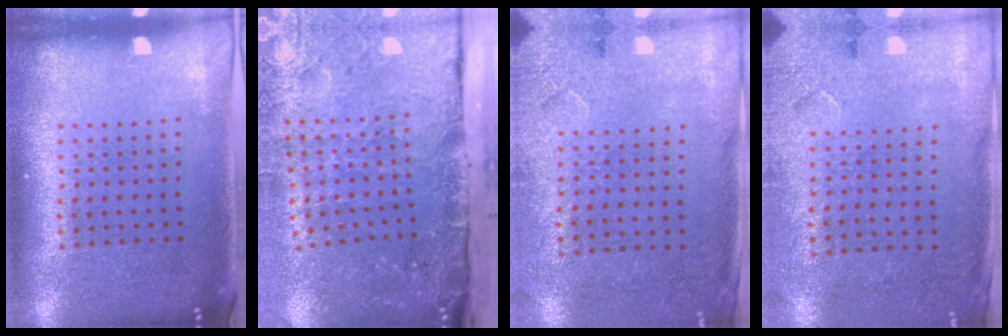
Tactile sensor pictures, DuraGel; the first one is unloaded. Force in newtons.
{"total": 4.7, "press": 3.7, "slide": 2.8}
{"total": 2.7, "press": 2.2, "slide": 1.6}
{"total": 2.7, "press": 2.2, "slide": 1.6}